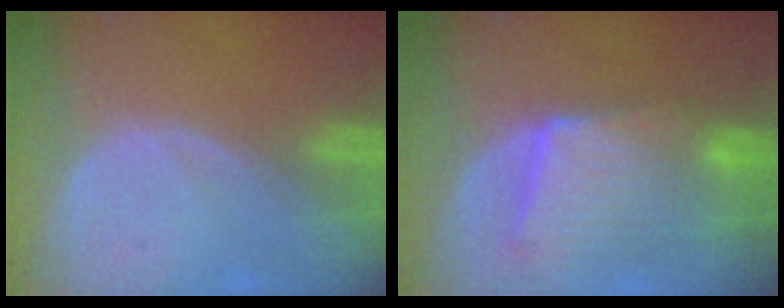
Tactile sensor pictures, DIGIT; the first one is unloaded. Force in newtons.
{"total": 9.6, "press": 8.7, "slide": 4.1}